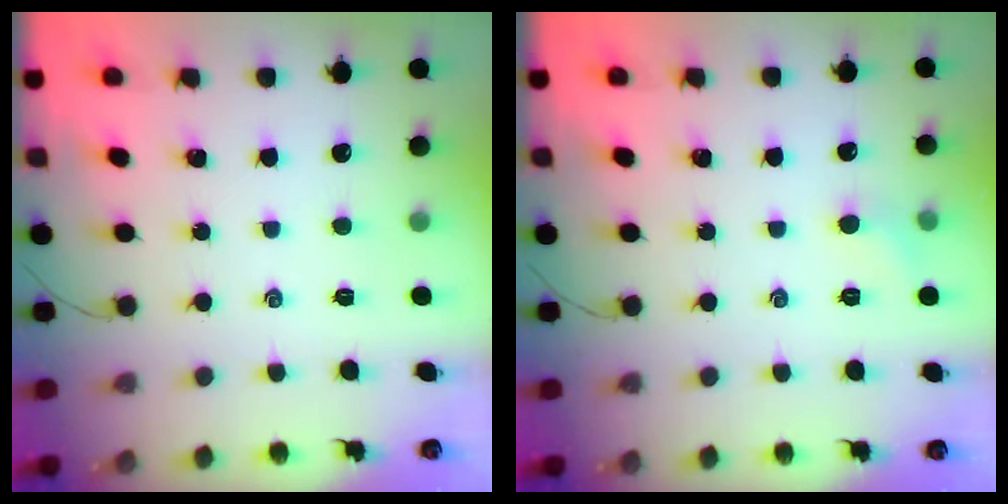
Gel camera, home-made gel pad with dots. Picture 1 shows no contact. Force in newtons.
{"total": 4.0, "press": 3.8, "slide": 1.2}